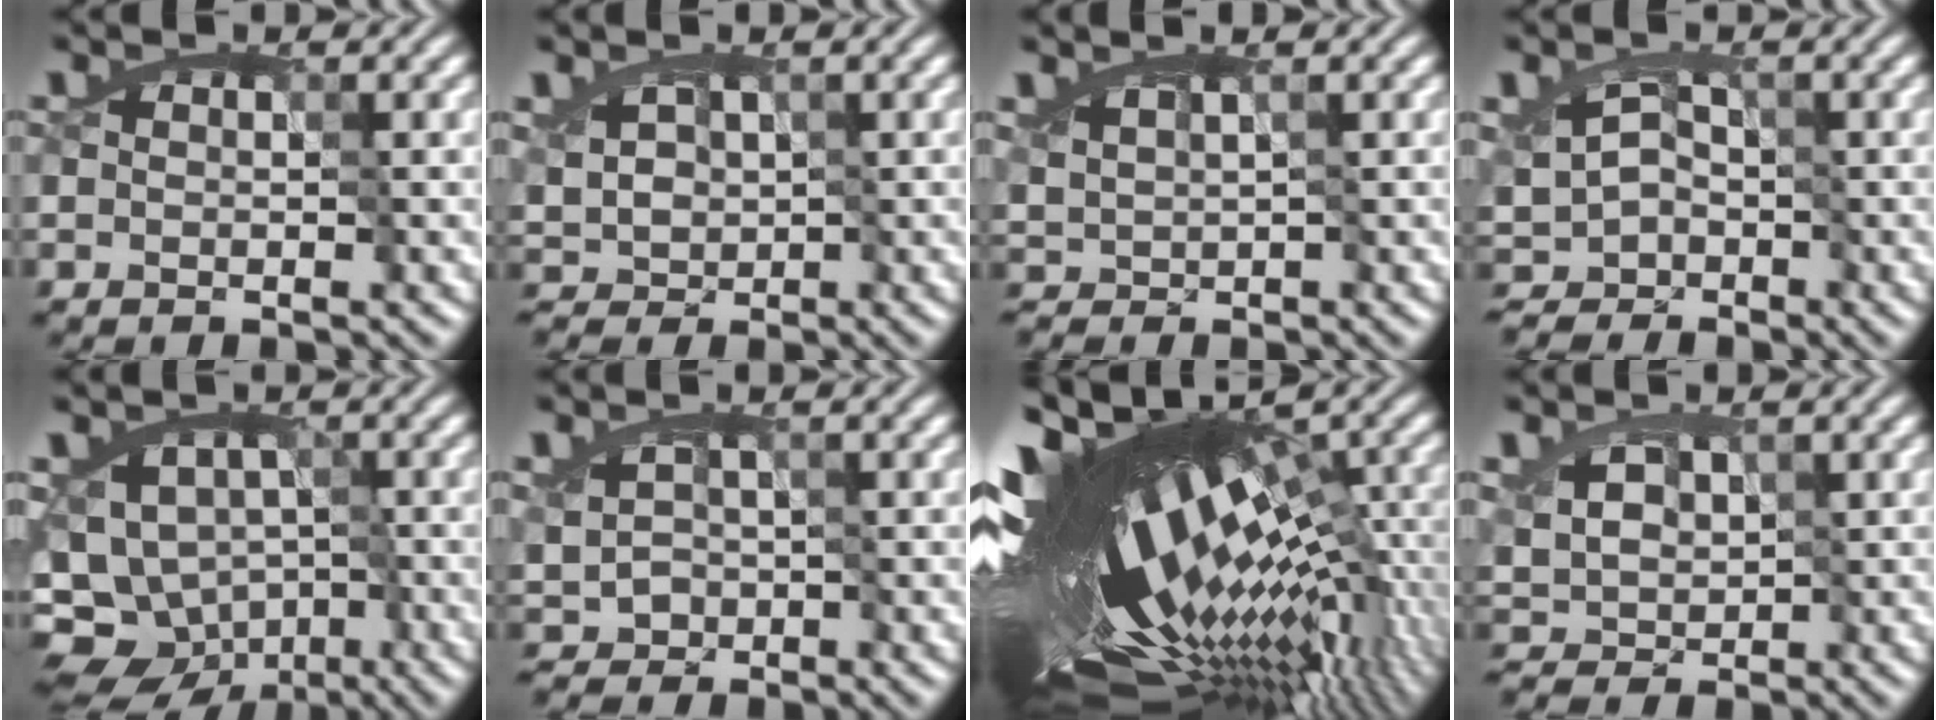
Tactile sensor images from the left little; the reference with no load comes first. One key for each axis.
{"total": 1.7, "fx": -0.1, "fy": 1.6, "fz": 0.4, "tx": -0.026, "ty": -0.009, "tz": 0.026}
{"total": 0.6, "fx": 0.3, "fy": 0.5, "fz": 0.1, "tx": -0.016, "ty": -0.007, "tz": 0.024}
{"total": 2.5, "fx": -1.6, "fy": 1.9, "fz": 0.2, "tx": 0.003, "ty": -0.002, "tz": -0.015}
{"total": 10.6, "fx": -4.8, "fy": 8.6, "fz": 3.9, "tx": -0.062, "ty": -0.017, "tz": -0.078}
{"total": 1.5, "fx": -1.0, "fy": 1.1, "fz": 0.1, "tx": 0.003, "ty": -0.003, "tz": -0.001}
{"total": 18.2, "fx": -3.1, "fy": 6.1, "fz": 16.9, "tx": -0.269, "ty": -0.003, "tz": -0.027}
{"total": 2.8, "fx": 0.4, "fy": 2.5, "fz": 1.1, "tx": -0.038, "ty": -0.004, "tz": 0.020}